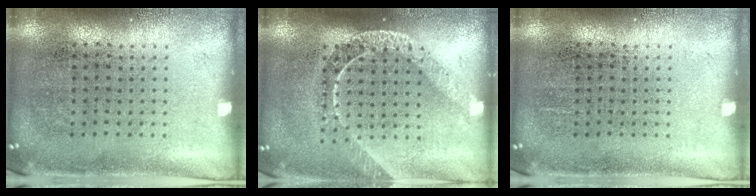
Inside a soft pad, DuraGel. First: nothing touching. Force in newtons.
{"total": 1.6, "press": 1.4, "slide": 0.8}
{"total": 0.0}